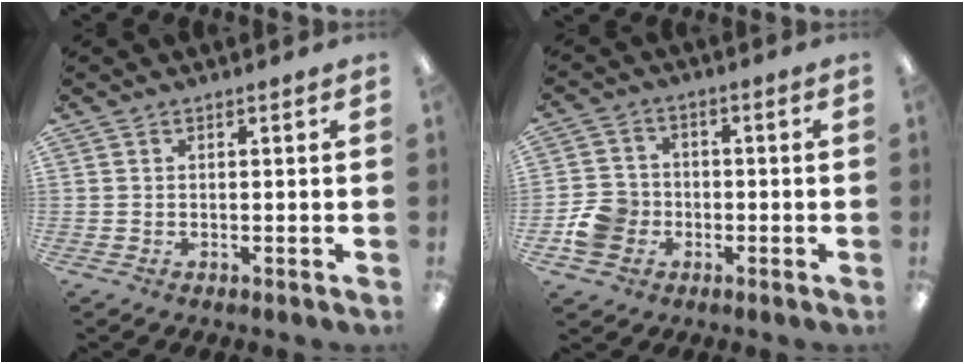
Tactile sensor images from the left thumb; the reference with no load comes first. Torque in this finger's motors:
{"motor_torque": [-0.05, 0.07, 0.00, 0.03, 0.00]}